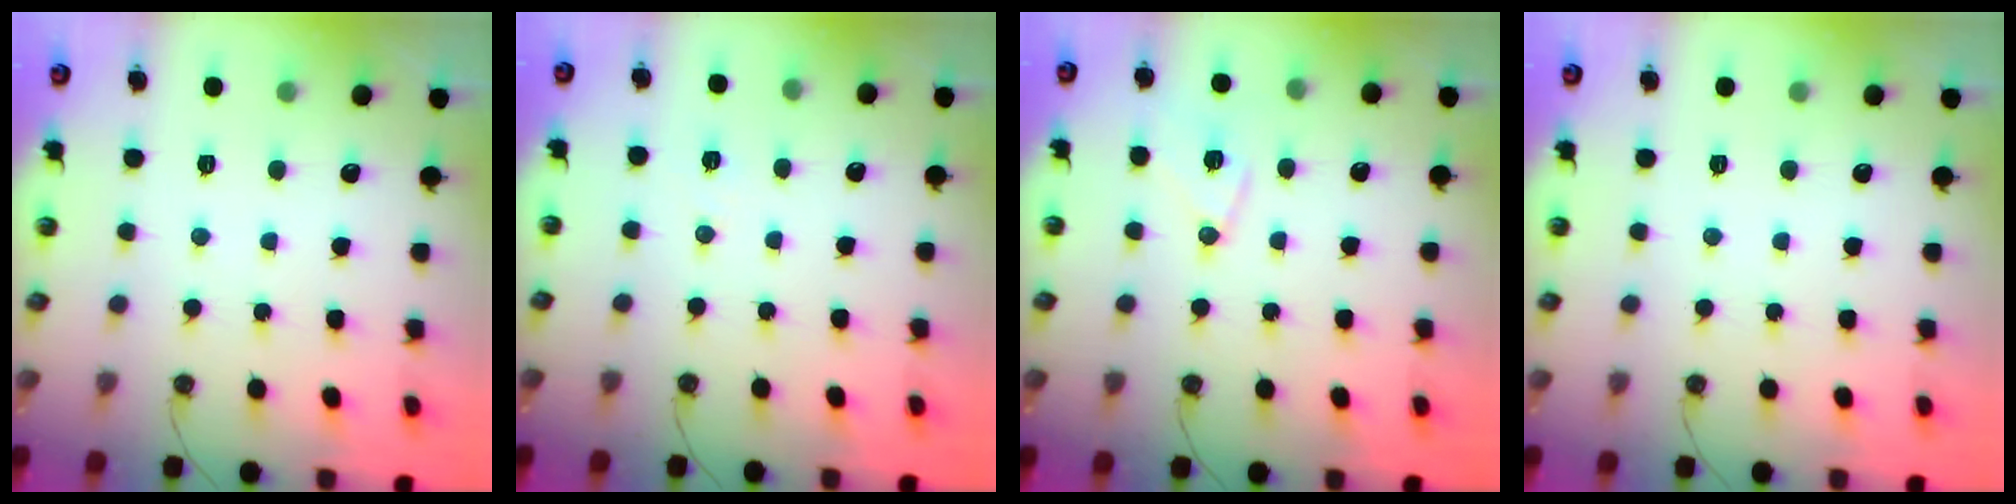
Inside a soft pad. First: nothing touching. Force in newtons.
{"total": 5.2, "press": 3.2, "slide": 4.1}
{"total": 10.8, "press": 10.8, "slide": 0.8}
{"total": 0.0}